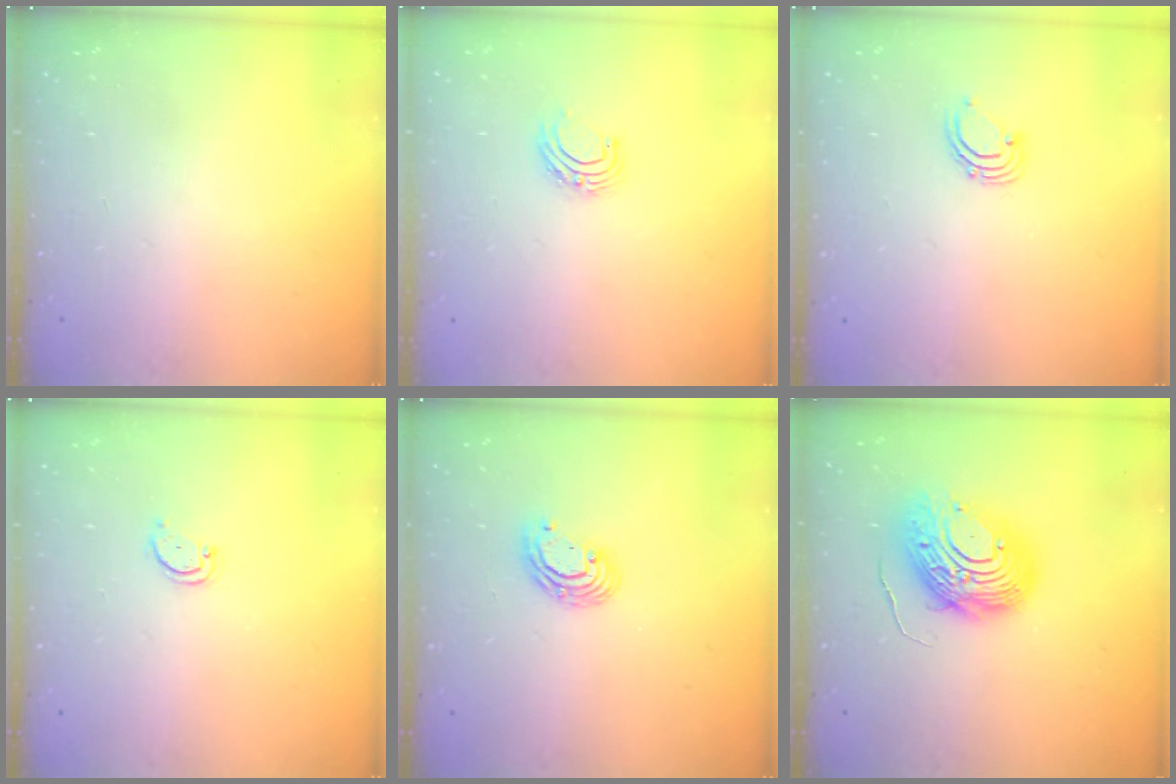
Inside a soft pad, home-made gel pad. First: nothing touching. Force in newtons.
{"total": 5.9, "press": 5.9, "slide": 0.5}
{"total": 2.9, "press": 2.9, "slide": 0.2}
{"total": 2.9, "press": 2.9, "slide": 0.4}
{"total": 6.5, "press": 6.5, "slide": 0.2}
{"total": 13.4, "press": 13.4, "slide": 1.2}